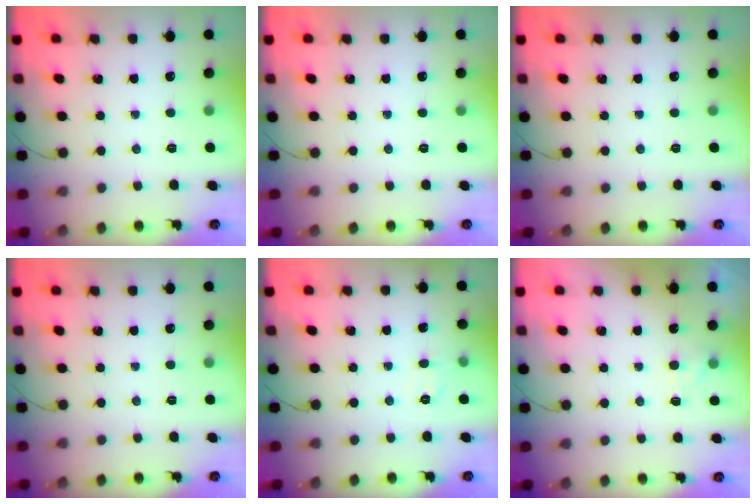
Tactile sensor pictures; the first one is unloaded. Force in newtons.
{"total": 0.0}
{"total": 0.0}
{"total": 0.0}
{"total": 5.5, "press": 5.4, "slide": 1.2}
{"total": 2.0, "press": 1.6, "slide": 1.2}